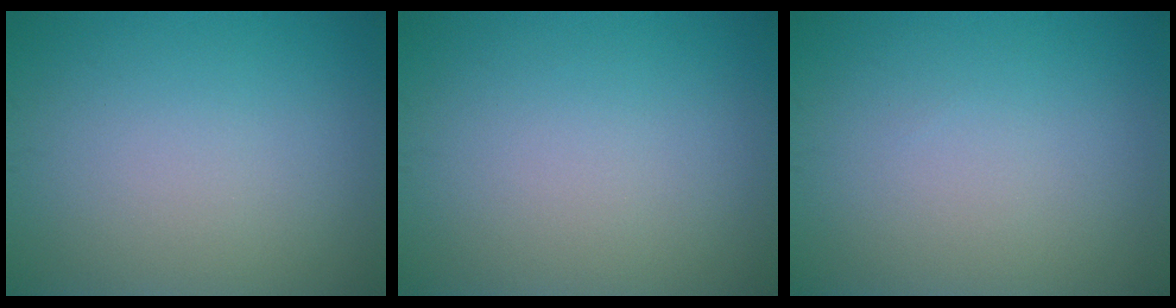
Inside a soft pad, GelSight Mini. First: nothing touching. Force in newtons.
{"total": 0.0}
{"total": 0.0}